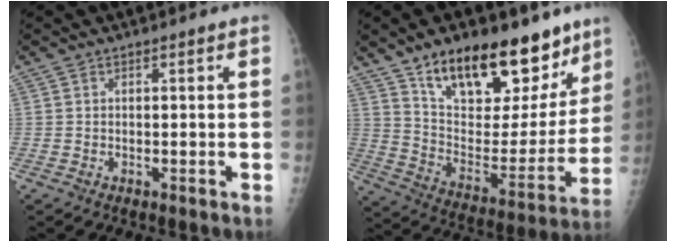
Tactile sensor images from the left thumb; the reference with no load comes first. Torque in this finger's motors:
{"motor_torque": [0.65, 0.42, 1.48, -1.29, 0.26]}